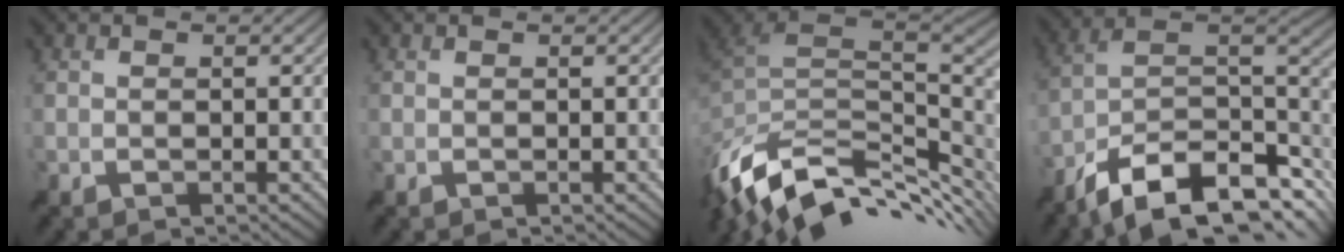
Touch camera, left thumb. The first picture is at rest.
{"total": 0.0}
{"total": 13.3, "force": [-5.1, 7.6, 9.6], "torque": [-0.234, -0.016, -0.087]}
{"total": 14.1, "force": [-7.8, 6.0, 10.0], "torque": [-0.216, -0.013, -0.130]}